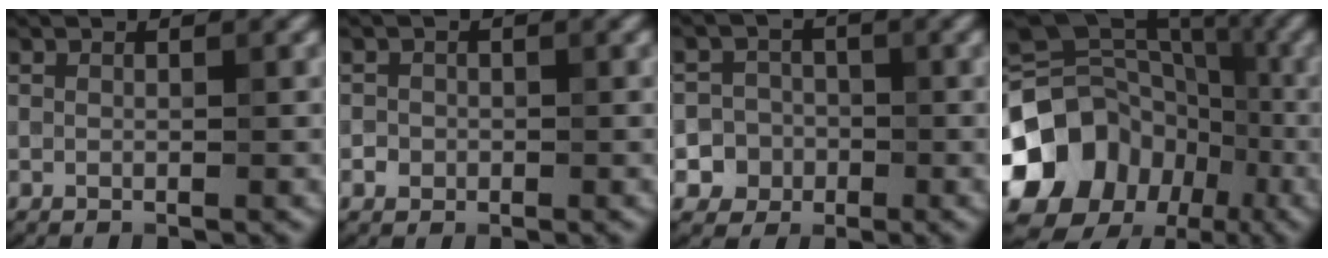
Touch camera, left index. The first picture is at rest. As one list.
[{"total": 1.0, "force": [-0.3, 0.9, 0.1], "torque": [0.008, -0.003, -0.005]}, {"total": 4.5, "force": [-1.7, 4.1, 0.3], "torque": [0.034, -0.003, -0.046]}, {"total": 18.7, "force": [-6.4, 15.8, 7.6], "torque": [-0.162, -0.016, -0.127]}]